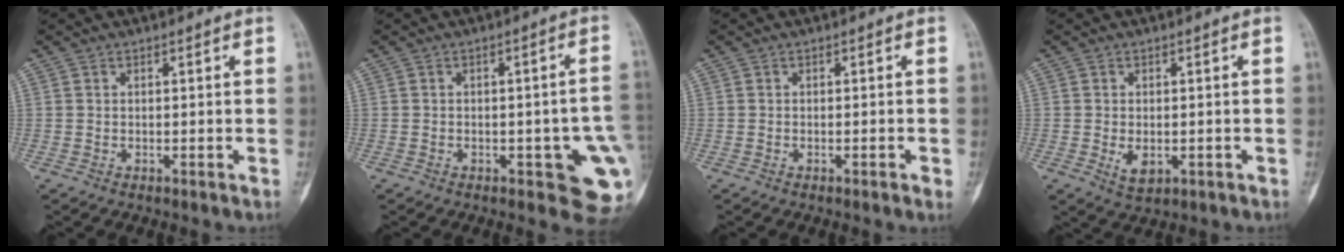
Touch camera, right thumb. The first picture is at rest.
{"total": 11.9, "force": [-2.6, 4.2, 10.8], "torque": [-0.106, 0.002, -0.024]}
{"total": 1.2, "force": [-0.5, 0.2, 1.1], "torque": [-0.018, -0.001, -0.007]}
{"total": 3.6, "force": [-0.8, 2.3, 2.7], "torque": [-0.039, -0.004, -0.005]}